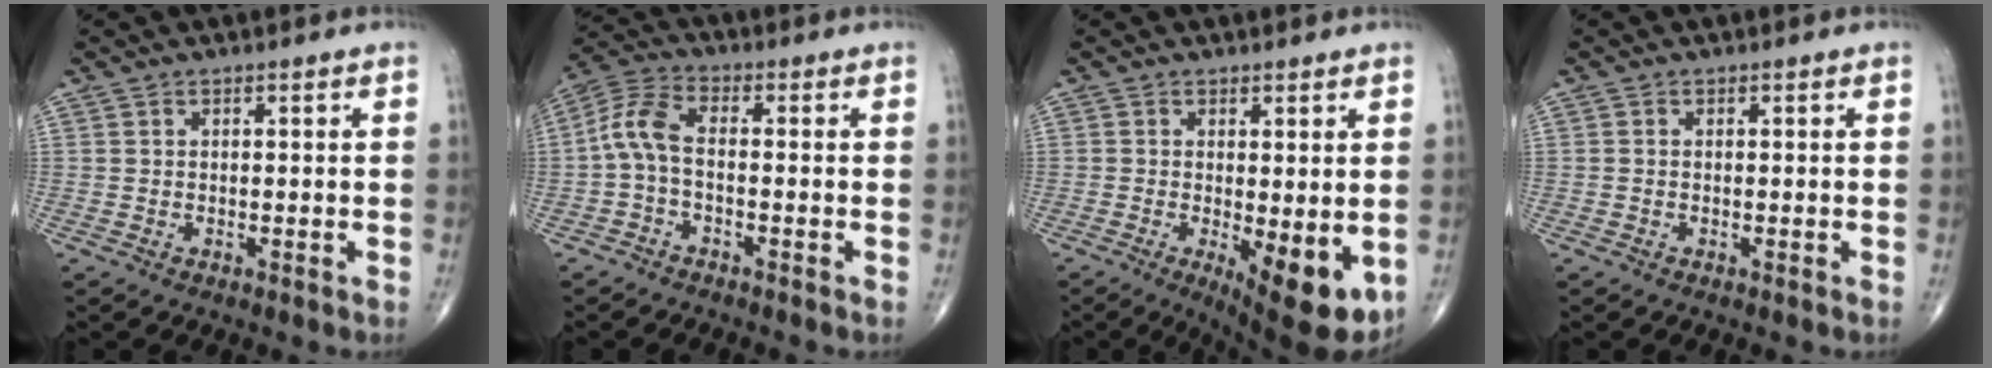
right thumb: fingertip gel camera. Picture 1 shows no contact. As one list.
[{"total": 6.8, "force": [-1.2, 3.3, 5.8], "torque": [-0.129, 0.028, -0.037]}, {"total": 10.6, "force": [-2.5, 3.6, 9.7], "torque": [-0.130, -0.024, -0.026]}, {"total": 0.0}]